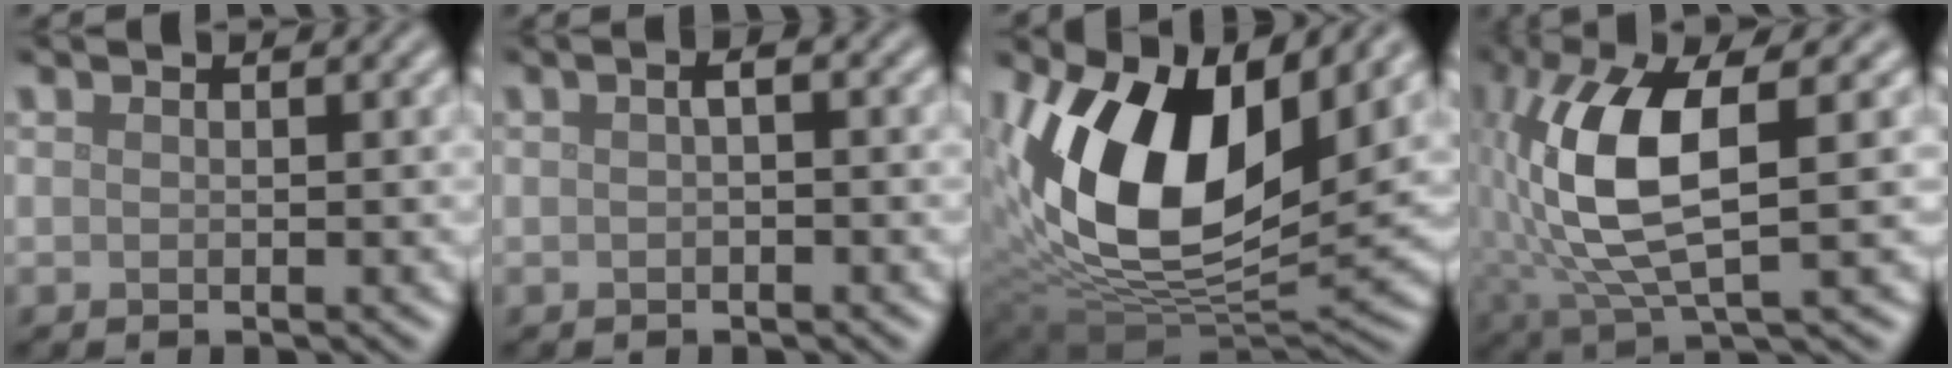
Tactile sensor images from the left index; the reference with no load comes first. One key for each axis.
{"total": 1.1, "fx": 0.1, "fy": 0.3, "fz": 1.0, "tx": -0.020, "ty": 0.000, "tz": -0.001}
{"total": 14.4, "fx": 4.5, "fy": 7.6, "fz": 11.5, "tx": -0.203, "ty": -0.002, "tz": 0.076}
{"total": 9.6, "fx": 1.2, "fy": 3.1, "fz": 9.0, "tx": -0.189, "ty": 0.003, "tz": 0.026}